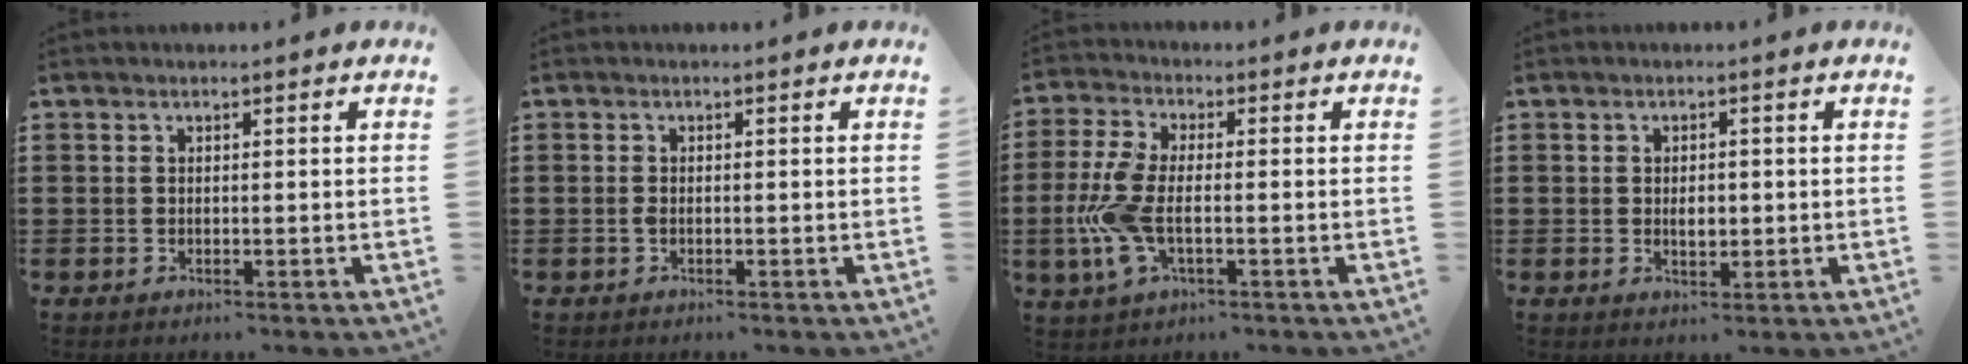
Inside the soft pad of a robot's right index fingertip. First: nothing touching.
{"total": 0.6, "force": [-0.3, 0.2, 0.5], "torque": [-0.012, -0.004, -0.004]}
{"total": 7.6, "force": [-1.4, 3.4, 6.6], "torque": [-0.172, -0.015, -0.034]}
{"total": 2.4, "force": [-0.1, 1.2, 2.1], "torque": [-0.041, 0.004, -0.001]}